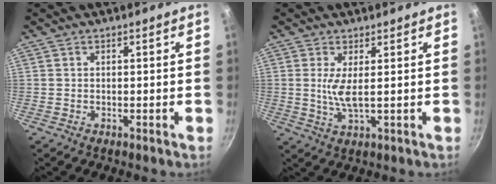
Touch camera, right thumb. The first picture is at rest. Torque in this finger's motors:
{"motor_torque": [-0.28, -0.13, 0.36, 0.62, 0.20]}